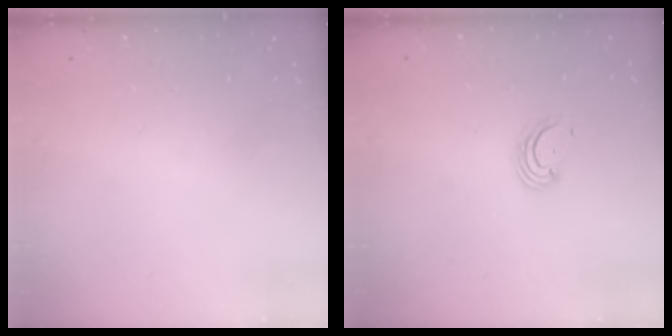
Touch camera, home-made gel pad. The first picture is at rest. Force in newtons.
{"total": 2.7, "press": 2.7, "slide": 0.3}